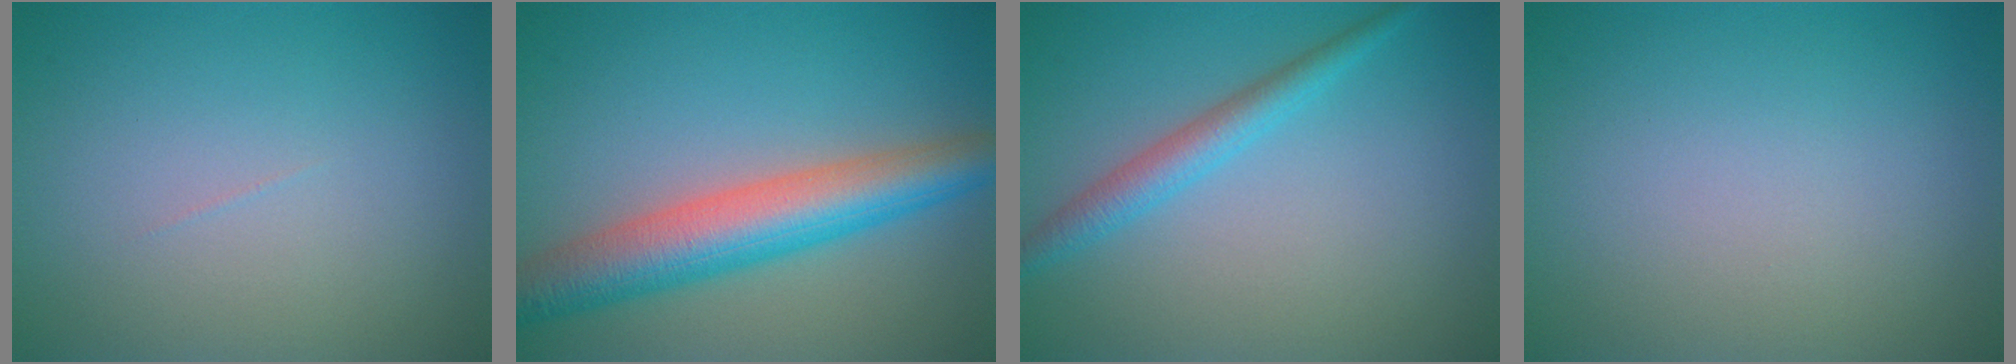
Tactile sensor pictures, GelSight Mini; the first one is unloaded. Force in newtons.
{"total": 7.4, "press": 7.4, "slide": 0.2}
{"total": 2.7, "press": 2.7, "slide": 0.1}
{"total": 0.0}